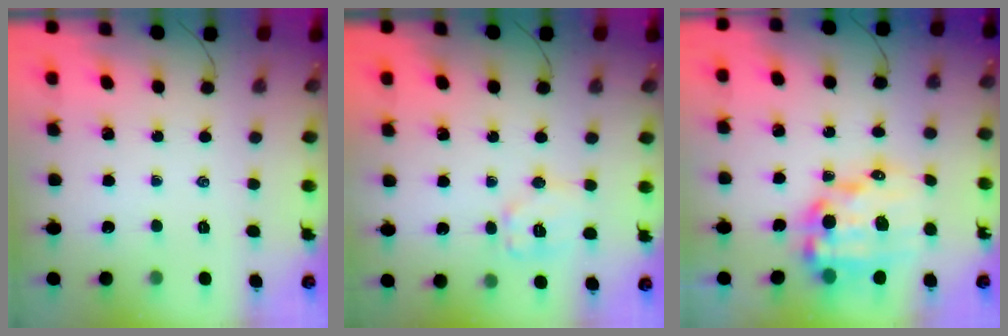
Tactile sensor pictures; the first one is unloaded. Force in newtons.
{"total": 9.5, "press": 9.5, "slide": 0.4}
{"total": 15.4, "press": 15.0, "slide": 3.5}